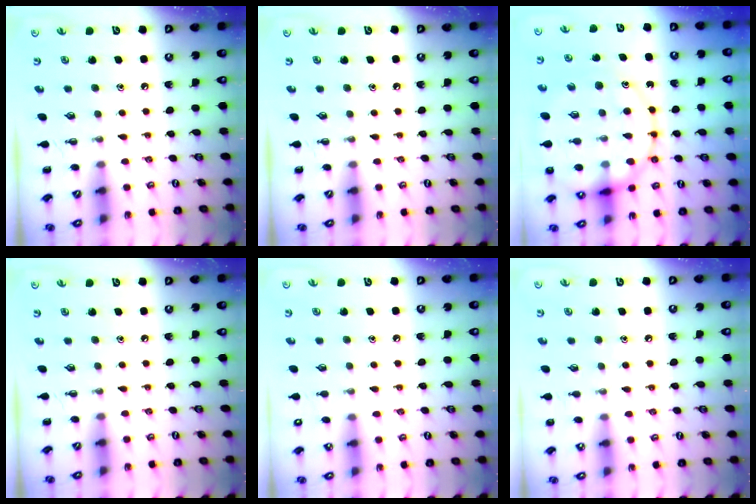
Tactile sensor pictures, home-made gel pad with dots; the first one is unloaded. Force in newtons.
{"total": 0.0}
{"total": 22.4, "press": 22.2, "slide": 2.9}
{"total": 0.0}
{"total": 6.6, "press": 6.3, "slide": 2.0}
{"total": 5.5, "press": 5.3, "slide": 1.5}